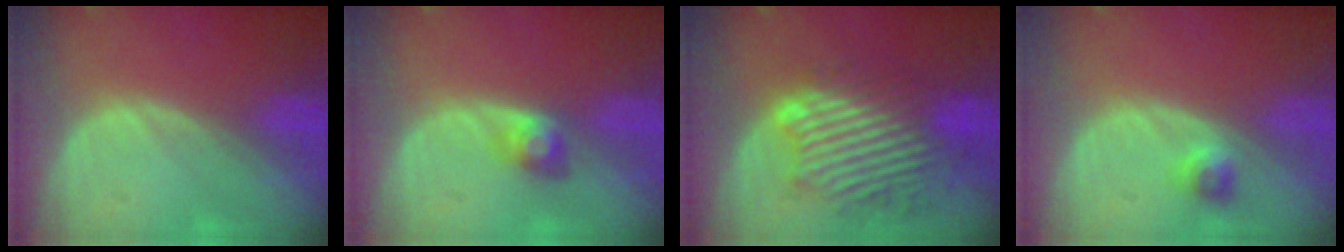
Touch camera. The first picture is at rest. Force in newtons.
{"total": 2.6, "press": 2.6, "slide": 0.1}
{"total": 11.0, "press": 10.2, "slide": 4.1}
{"total": 2.4, "press": 2.0, "slide": 1.2}